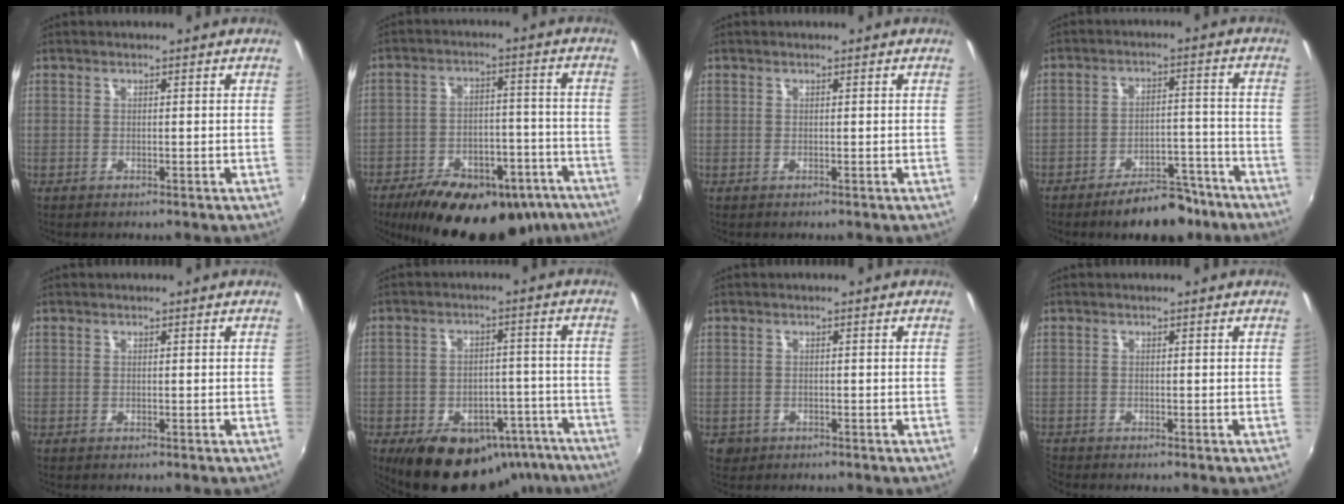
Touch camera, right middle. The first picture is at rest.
{"total": 25.4, "force": [-18.4, 11.4, 13.2], "torque": [-0.231, 0.004, -0.237]}
{"total": 0.0}
{"total": 10.6, "force": [-8.4, 4.2, 5.0], "torque": [-0.082, 0.025, -0.107]}
{"total": 0.0}
{"total": 20.1, "force": [-13.6, 11.1, 9.7], "torque": [-0.164, 0.020, -0.155]}
{"total": 2.2, "force": [-0.9, 1.9, 0.6], "torque": [-0.018, -0.004, -0.013]}
{"total": 1.3, "force": [-1.3, 0.2, -0.2], "torque": [-0.001, -0.006, -0.029]}